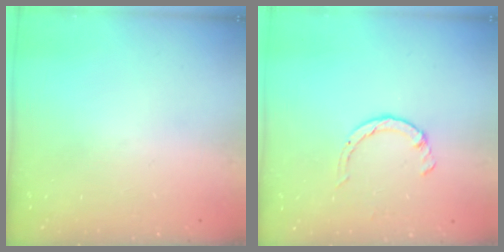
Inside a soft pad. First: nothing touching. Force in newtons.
{"total": 2.6, "press": 2.6, "slide": 0.4}